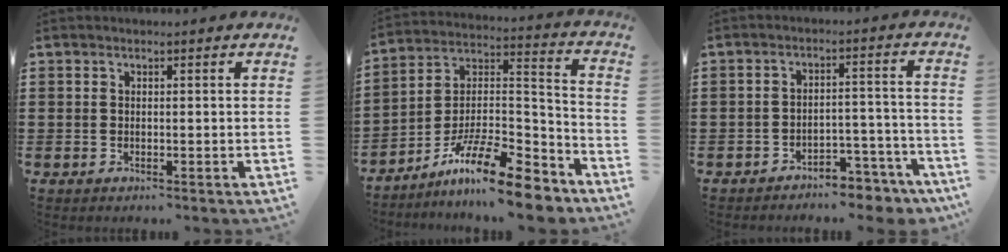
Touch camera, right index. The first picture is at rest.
{"total": 14.2, "force": [-11.0, 2.7, 8.6], "torque": [-0.150, 0.029, -0.202]}
{"total": 4.5, "force": [-4.3, 0.7, 1.1], "torque": [-0.021, 0.006, -0.086]}